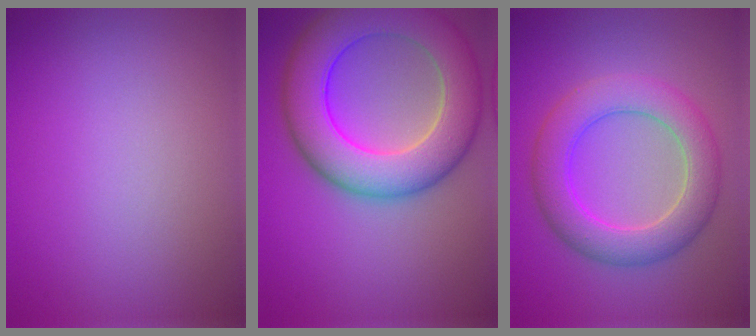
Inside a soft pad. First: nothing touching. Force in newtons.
{"total": 10.1, "press": 10.1, "slide": 0.3}
{"total": 6.0, "press": 6.0, "slide": 0.2}